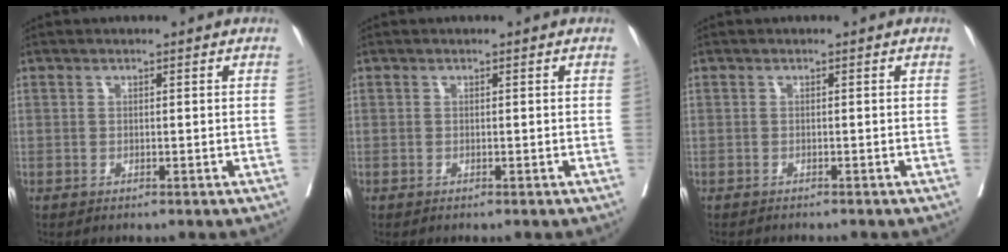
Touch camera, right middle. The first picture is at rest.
{"total": 0.0}
{"total": 2.2, "force": [-2.1, 0.3, 0.6], "torque": [-0.011, -0.004, -0.026]}